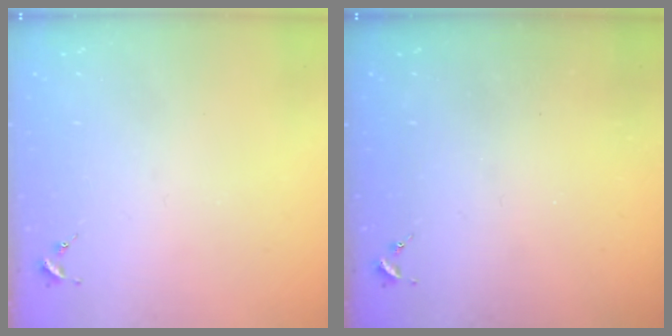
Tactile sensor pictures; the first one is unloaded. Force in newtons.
{"total": 0.0}